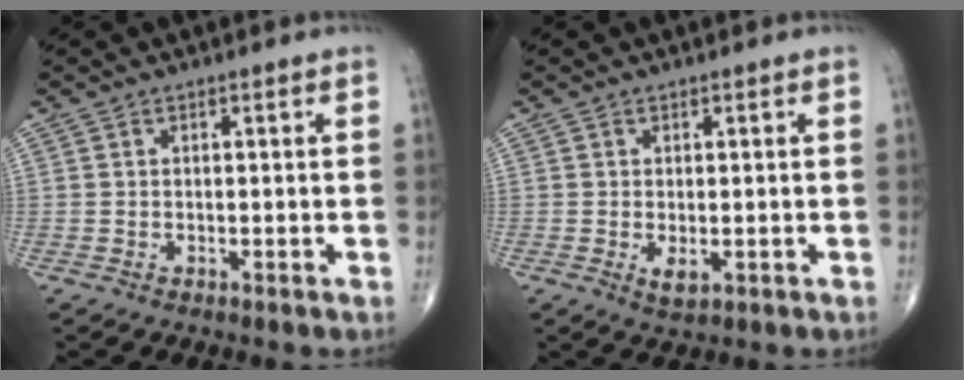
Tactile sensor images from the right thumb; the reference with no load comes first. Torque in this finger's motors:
{"motor_torque": [0.05, -0.09, 0.15, 0.18, 0.03]}